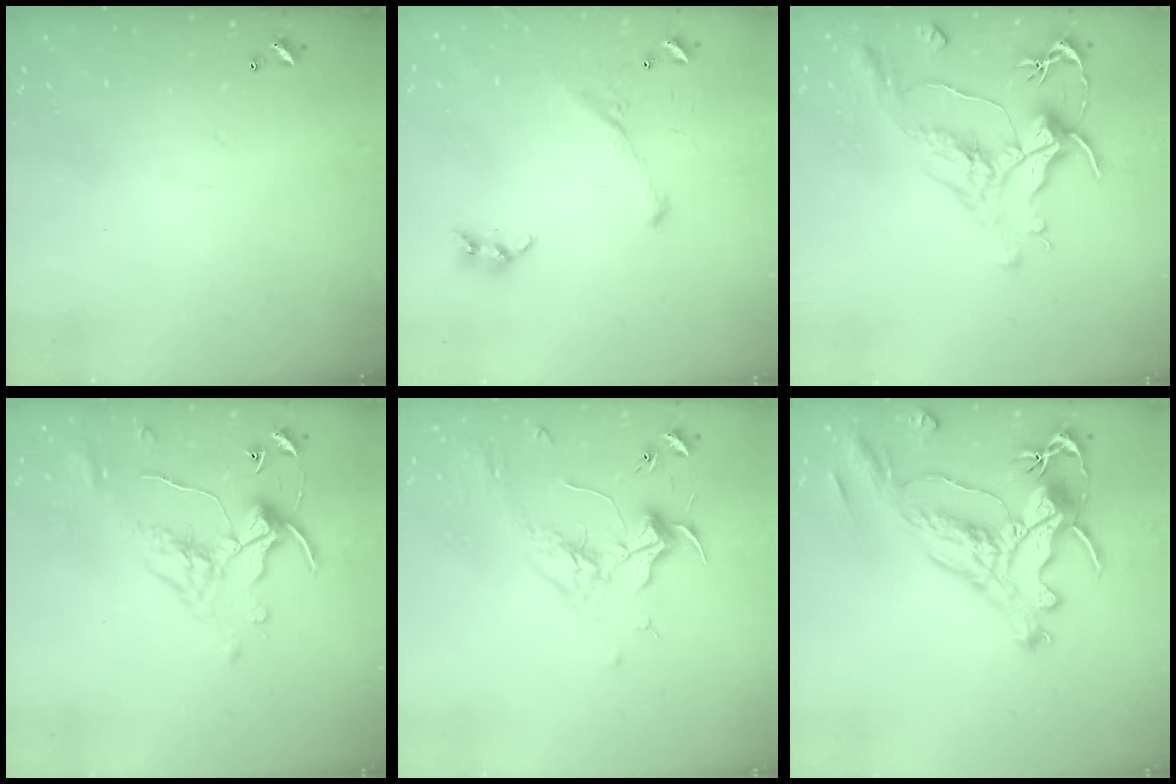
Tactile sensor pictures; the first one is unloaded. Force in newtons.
{"total": 2.8, "press": 2.6, "slide": 1.0}
{"total": 1.1, "press": 0.2, "slide": 1.1}
{"total": 1.1, "press": 0.6, "slide": 0.9}
{"total": 1.8, "press": 1.6, "slide": 0.6}
{"total": 2.1, "press": 1.6, "slide": 1.3}